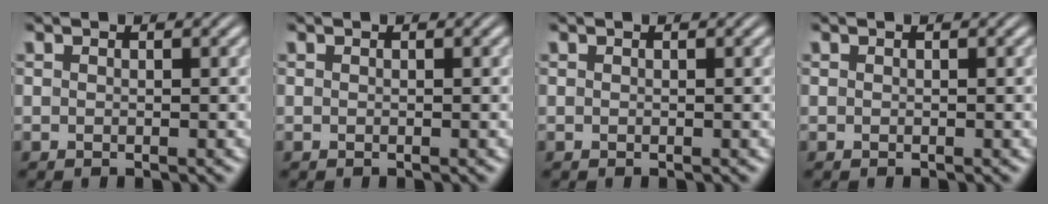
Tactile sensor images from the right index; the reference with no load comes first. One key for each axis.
{"total": 0.0}
{"total": 0.0}
{"total": 0.0}